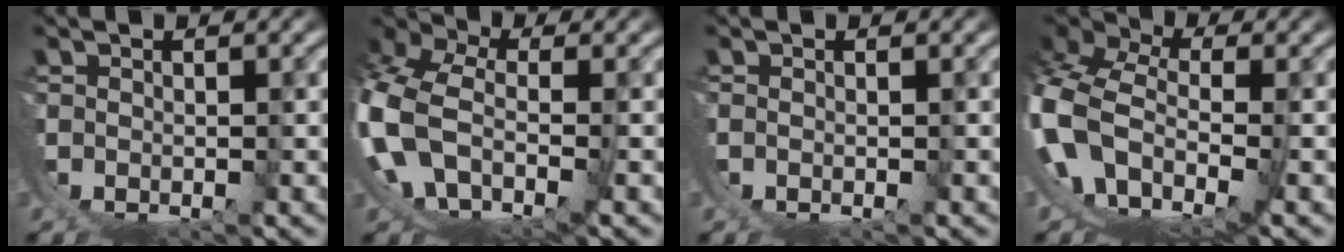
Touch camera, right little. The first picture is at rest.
{"total": 8.7, "force": [-1.4, 6.1, 6.0], "torque": [-0.175, -0.034, -0.018]}
{"total": 0.0}
{"total": 10.7, "force": [-1.7, 8.1, 6.8], "torque": [-0.181, -0.042, -0.025]}